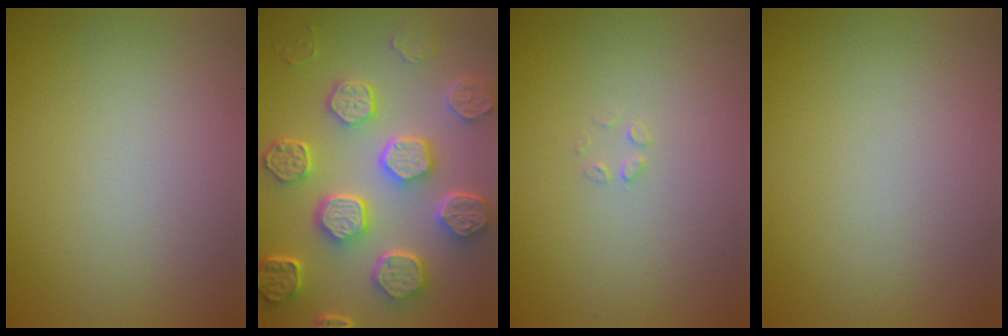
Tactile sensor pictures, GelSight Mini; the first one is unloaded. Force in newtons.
{"total": 8.5, "press": 6.5, "slide": 5.5}
{"total": 0.8, "press": 0.8, "slide": 0.0}
{"total": 0.0}